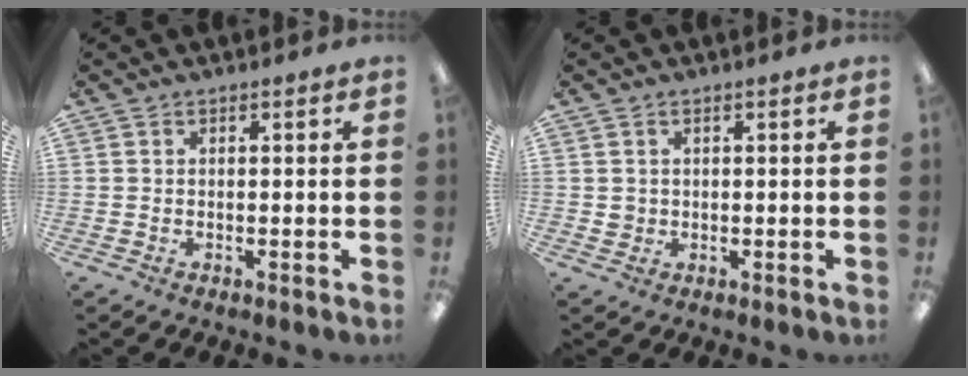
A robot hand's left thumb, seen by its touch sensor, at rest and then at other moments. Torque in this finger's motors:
{"motor_torque": [-0.30, 0.17, 0.19, -0.09, 0.01]}